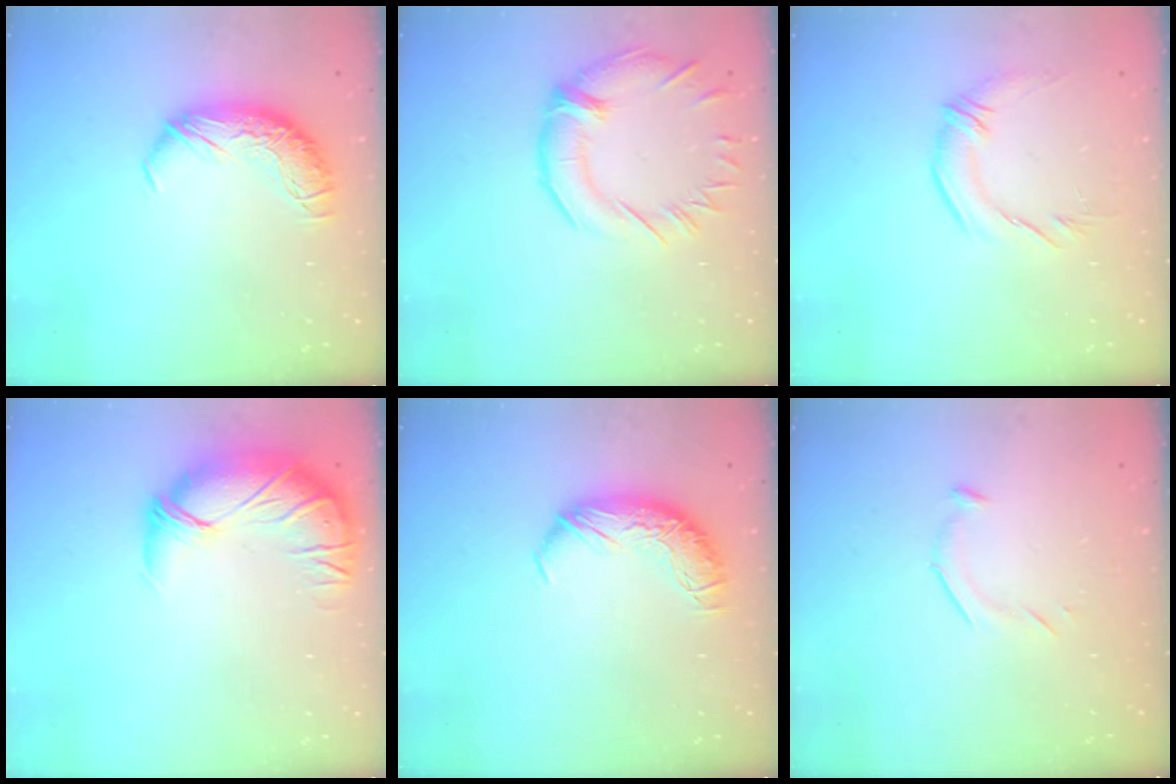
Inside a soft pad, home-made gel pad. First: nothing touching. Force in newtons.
{"total": 2.0, "press": 1.7, "slide": 1.0}
{"total": 2.0, "press": 0.3, "slide": 2.0}
{"total": 2.8, "press": 0.1, "slide": 2.8}
{"total": 0.0}
{"total": 6.5, "press": 6.5, "slide": 1.0}